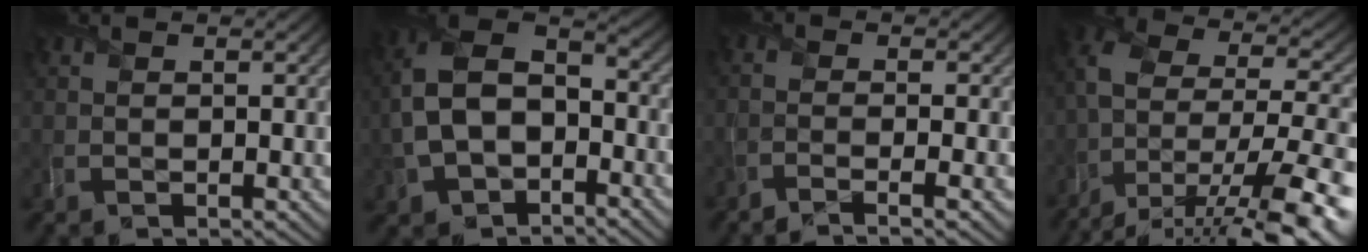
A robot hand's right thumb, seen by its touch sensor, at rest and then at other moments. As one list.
[{"total": 12.7, "force": [-2.6, 8.1, 9.4], "torque": [-0.221, -0.006, -0.049]}, {"total": 3.4, "force": [-2.2, 0.5, 2.5], "torque": [-0.036, 0.002, -0.058]}, {"total": 17.8, "force": [-11.1, 8.4, 11.1], "torque": [-0.218, -0.009, -0.143]}]